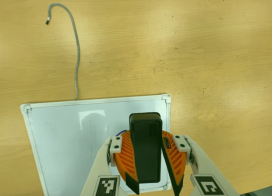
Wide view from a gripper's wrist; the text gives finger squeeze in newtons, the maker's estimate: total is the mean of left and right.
{"total": 11.9, "left": 11.2, "right": 12.6}